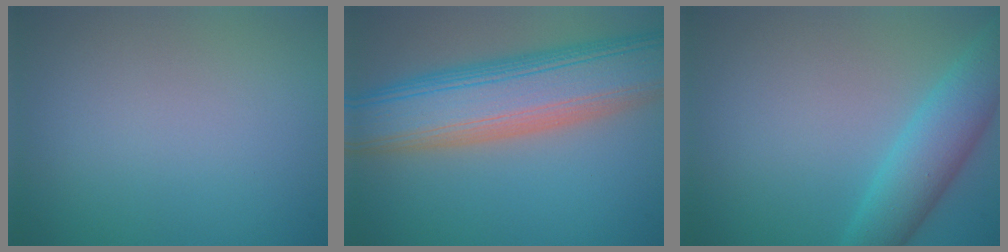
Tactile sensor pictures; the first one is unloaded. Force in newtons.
{"total": 11.1, "press": 11.1, "slide": 0.6}
{"total": 4.9, "press": 4.9, "slide": 0.0}